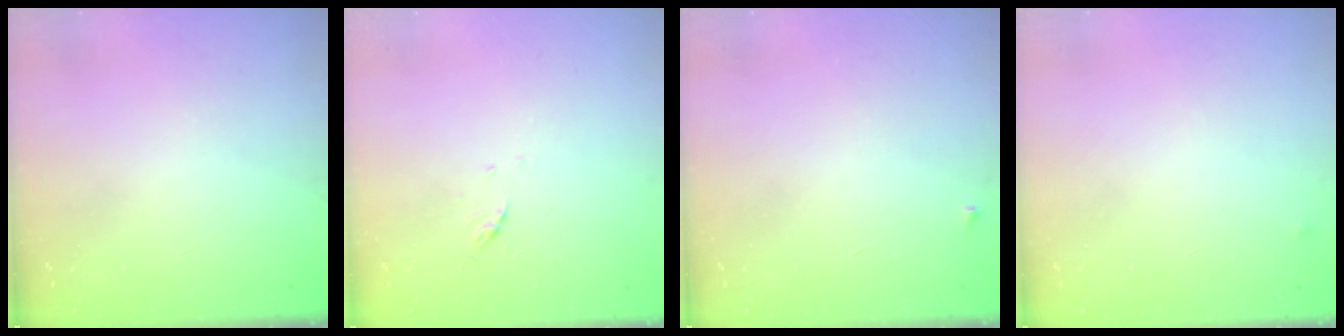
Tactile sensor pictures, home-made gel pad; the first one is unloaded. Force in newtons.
{"total": 4.8, "press": 4.7, "slide": 1.0}
{"total": 2.5, "press": 2.4, "slide": 0.4}
{"total": 2.5, "press": 2.4, "slide": 0.4}